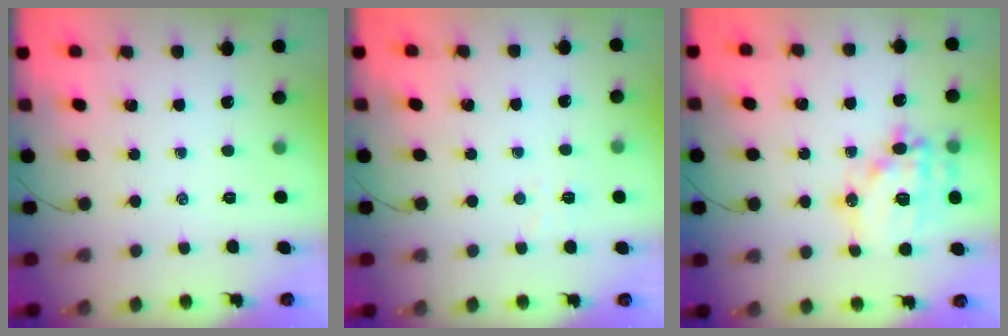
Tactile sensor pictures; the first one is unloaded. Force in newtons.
{"total": 3.1, "press": 2.9, "slide": 0.9}
{"total": 17.3, "press": 16.9, "slide": 3.5}